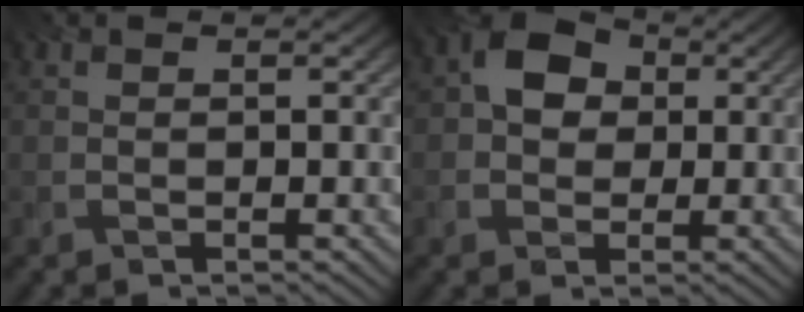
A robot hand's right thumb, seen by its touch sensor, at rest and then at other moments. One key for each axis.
{"total": 5.8, "fx": 0.9, "fy": 4.7, "fz": 3.3, "tx": -0.063, "ty": 0.012, "tz": 0.005}